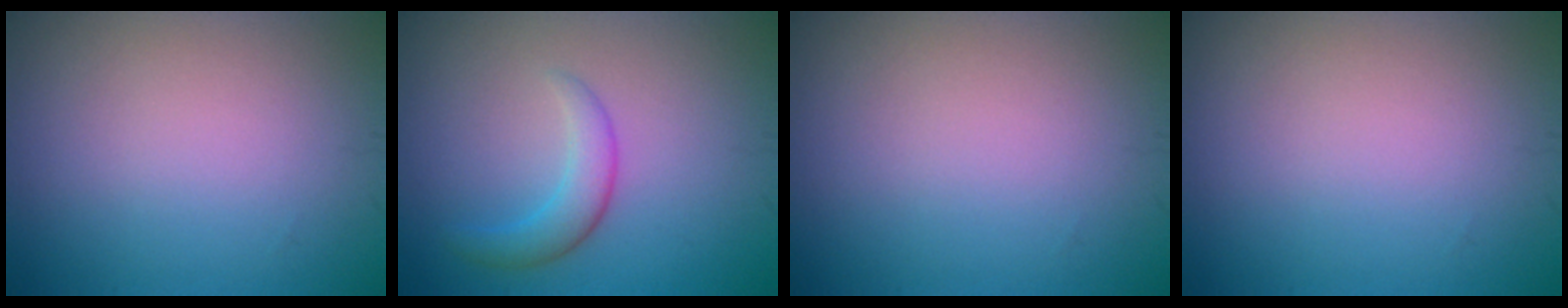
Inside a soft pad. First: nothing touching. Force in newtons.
{"total": 2.5, "press": 2.5, "slide": 0.2}
{"total": 0.0}
{"total": 0.0}